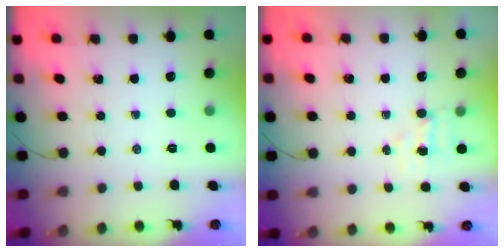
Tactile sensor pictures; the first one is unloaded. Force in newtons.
{"total": 3.7, "press": 3.6, "slide": 1.0}